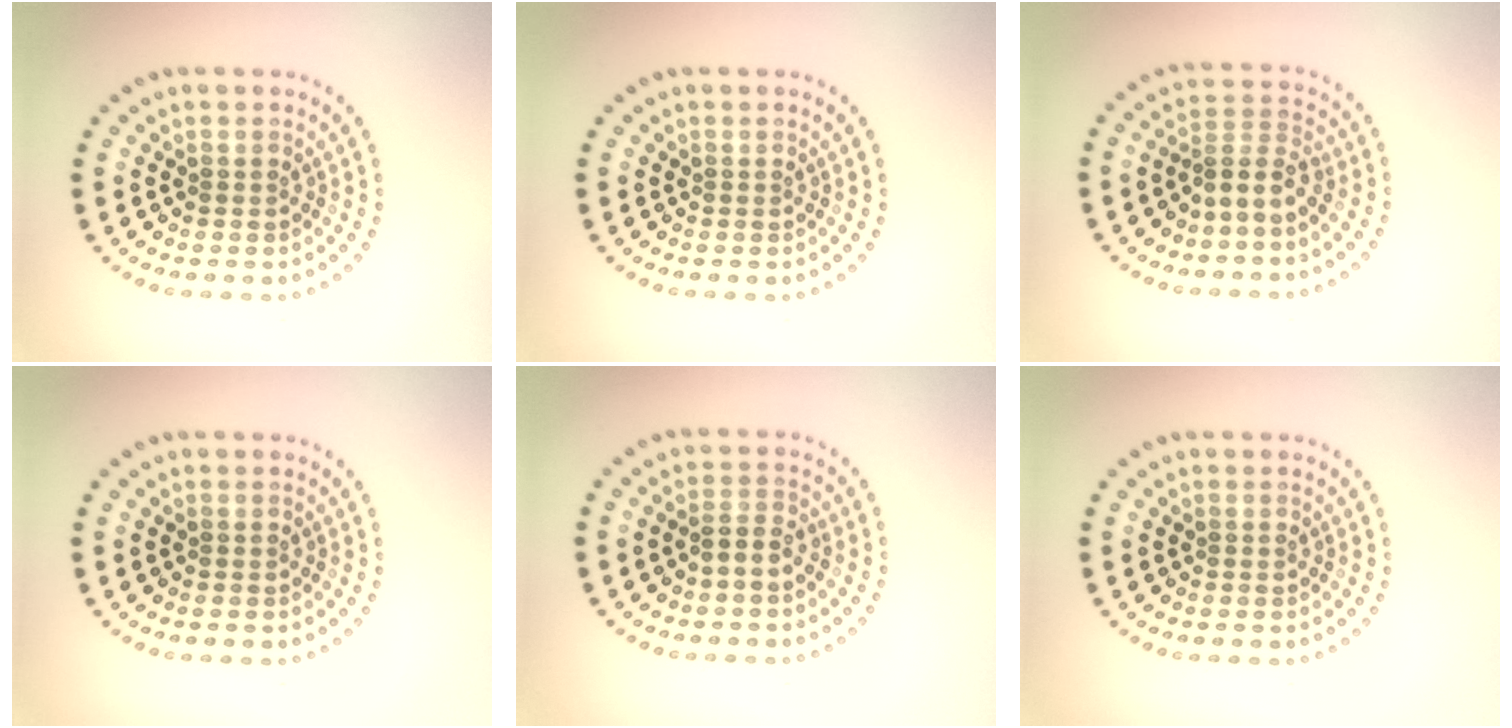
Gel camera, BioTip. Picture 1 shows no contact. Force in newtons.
{"total": 0.0}
{"total": 2.5, "press": 1.7, "slide": 1.9}
{"total": 0.0}
{"total": 1.6, "press": 1.4, "slide": 0.7}
{"total": 0.0}